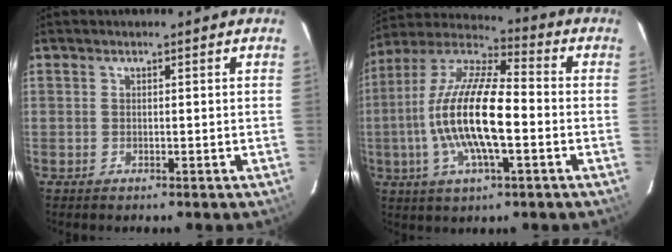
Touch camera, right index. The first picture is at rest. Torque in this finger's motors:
{"motor_torque": [1.34, -0.80, 1.05, 0.21]}